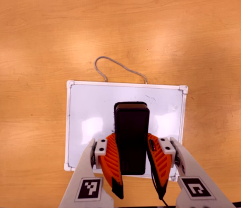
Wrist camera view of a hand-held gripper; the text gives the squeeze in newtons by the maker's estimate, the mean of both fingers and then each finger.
{"total": 8.0, "left": 6.5, "right": 9.5}